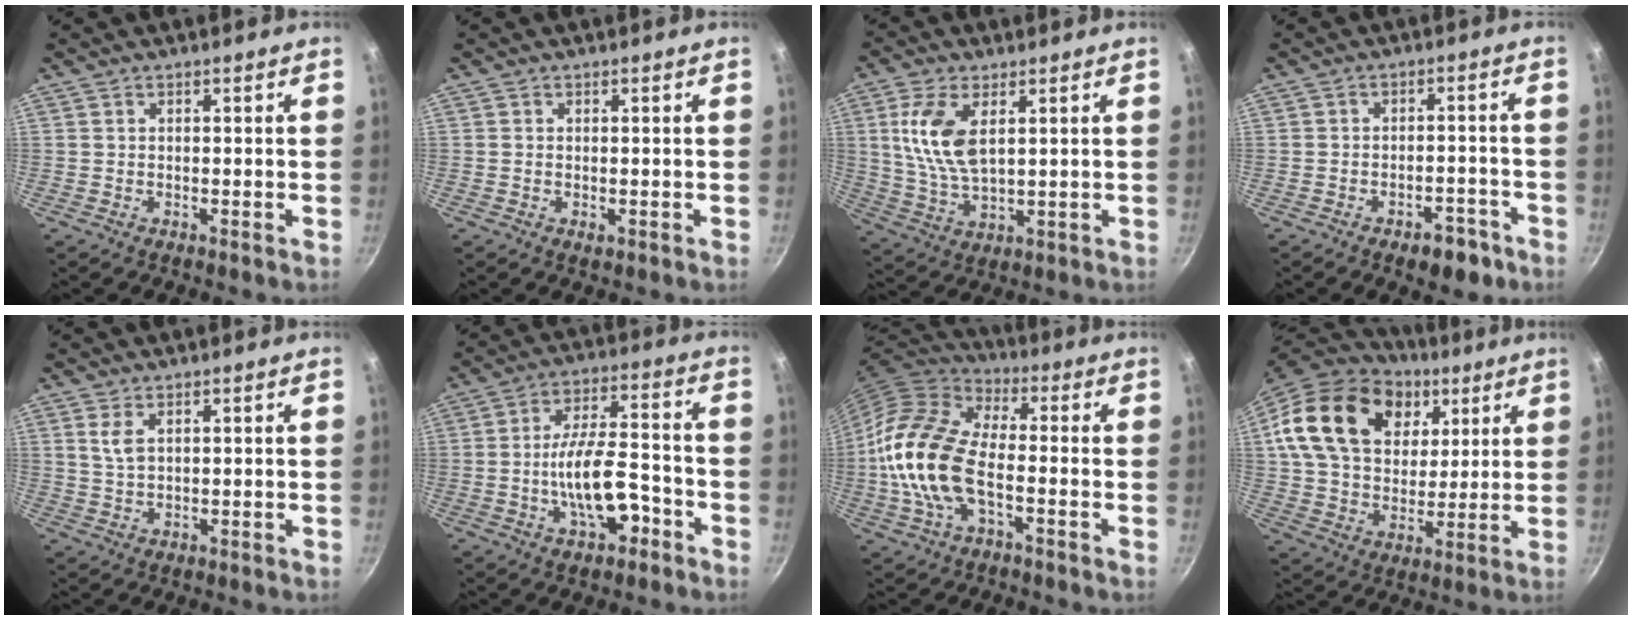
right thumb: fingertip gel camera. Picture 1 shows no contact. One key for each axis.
{"total": 0.8, "fx": -0.1, "fy": 0.5, "fz": 0.6, "tx": -0.011, "ty": -0.001, "tz": -0.002}
{"total": 10.7, "fx": 3.1, "fy": 5.3, "fz": 8.8, "tx": -0.174, "ty": -0.013, "tz": 0.065}
{"total": 6.6, "fx": -4.0, "fy": 3.4, "fz": 3.9, "tx": -0.027, "ty": 0.037, "tz": -0.042}
{"total": 3.3, "fx": 1.4, "fy": 1.7, "fz": 2.5, "tx": -0.047, "ty": -0.010, "tz": 0.031}
{"total": 12.4, "fx": -4.6, "fy": 5.5, "fz": 10.2, "tx": -0.155, "ty": 0.041, "tz": -0.075}
{"total": 17.2, "fx": -3.2, "fy": 9.1, "fz": 14.2, "tx": -0.267, "ty": 0.033, "tz": -0.078}
{"total": 24.9, "fx": 9.9, "fy": 17.6, "fz": 14.6, "tx": -0.241, "ty": -0.004, "tz": 0.172}